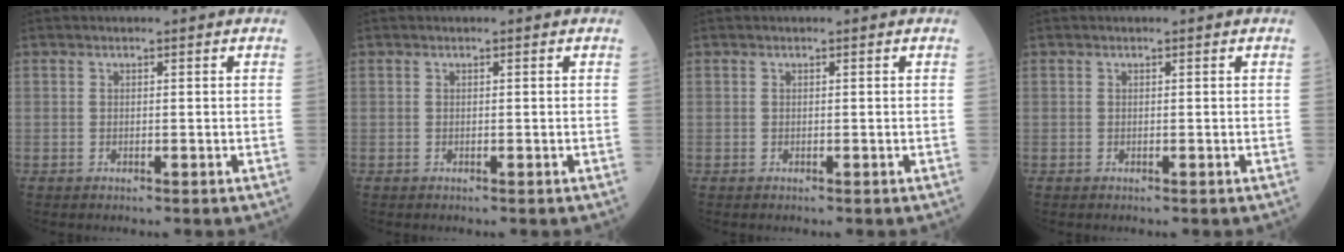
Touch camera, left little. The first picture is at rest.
{"total": 0.0}
{"total": 0.0}
{"total": 0.0}